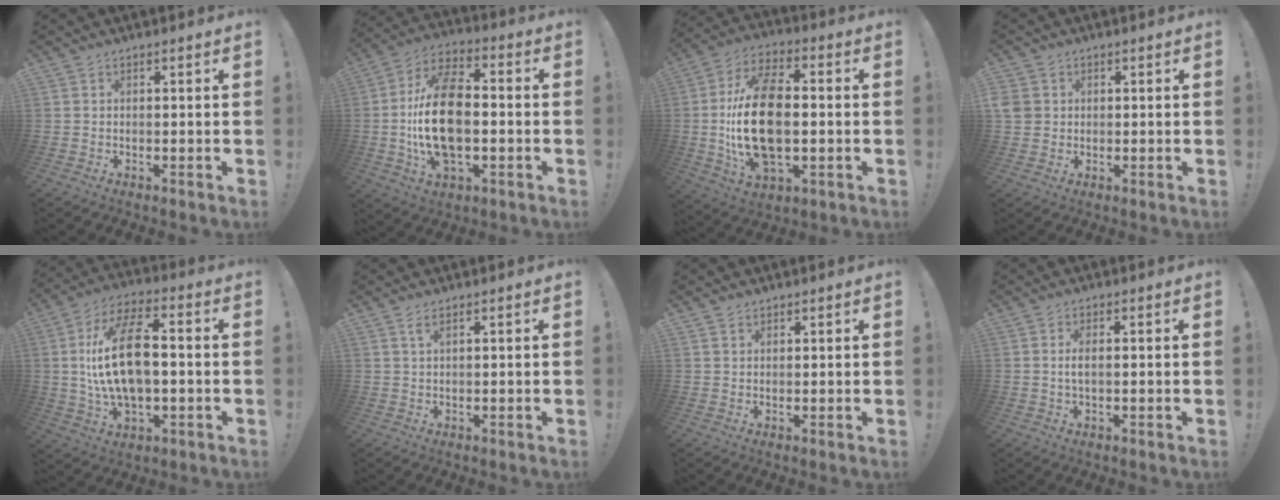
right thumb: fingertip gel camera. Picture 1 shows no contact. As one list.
[{"total": 19.7, "force": [-1.6, 11.3, 16.0], "torque": [-0.304, 0.006, -0.027]}, {"total": 21.1, "force": [-1.0, 12.2, 17.2], "torque": [-0.317, 0.000, -0.015]}, {"total": 3.8, "force": [0.8, 3.5, 1.2], "torque": [-0.035, 0.002, 0.019]}, {"total": 18.5, "force": [0.7, 9.4, 15.9], "torque": [-0.296, 0.012, 0.011]}, {"total": 2.0, "force": [1.0, 0.3, 1.7], "torque": [-0.034, 0.001, 0.018]}, {"total": 1.4, "force": [1.1, 0.8, 0.3], "torque": [-0.004, -0.003, 0.021]}, {"total": 2.6, "force": [0.1, 0.9, 2.5], "torque": [-0.046, 0.002, 0.001]}]